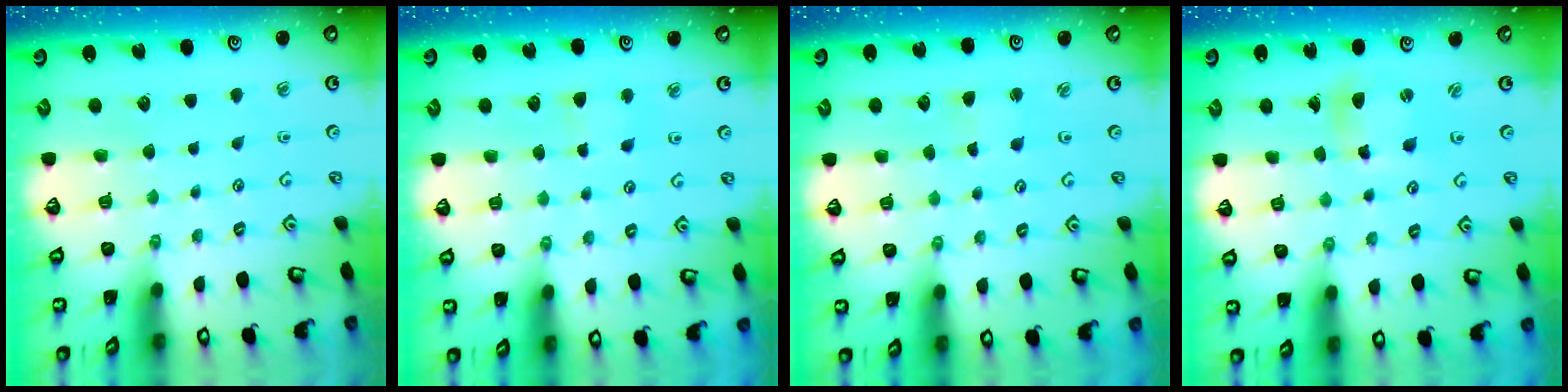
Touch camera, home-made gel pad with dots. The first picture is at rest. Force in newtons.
{"total": 2.9, "press": 2.9, "slide": 0.5}
{"total": 1.9, "press": 1.8, "slide": 0.4}
{"total": 6.3, "press": 6.2, "slide": 1.0}